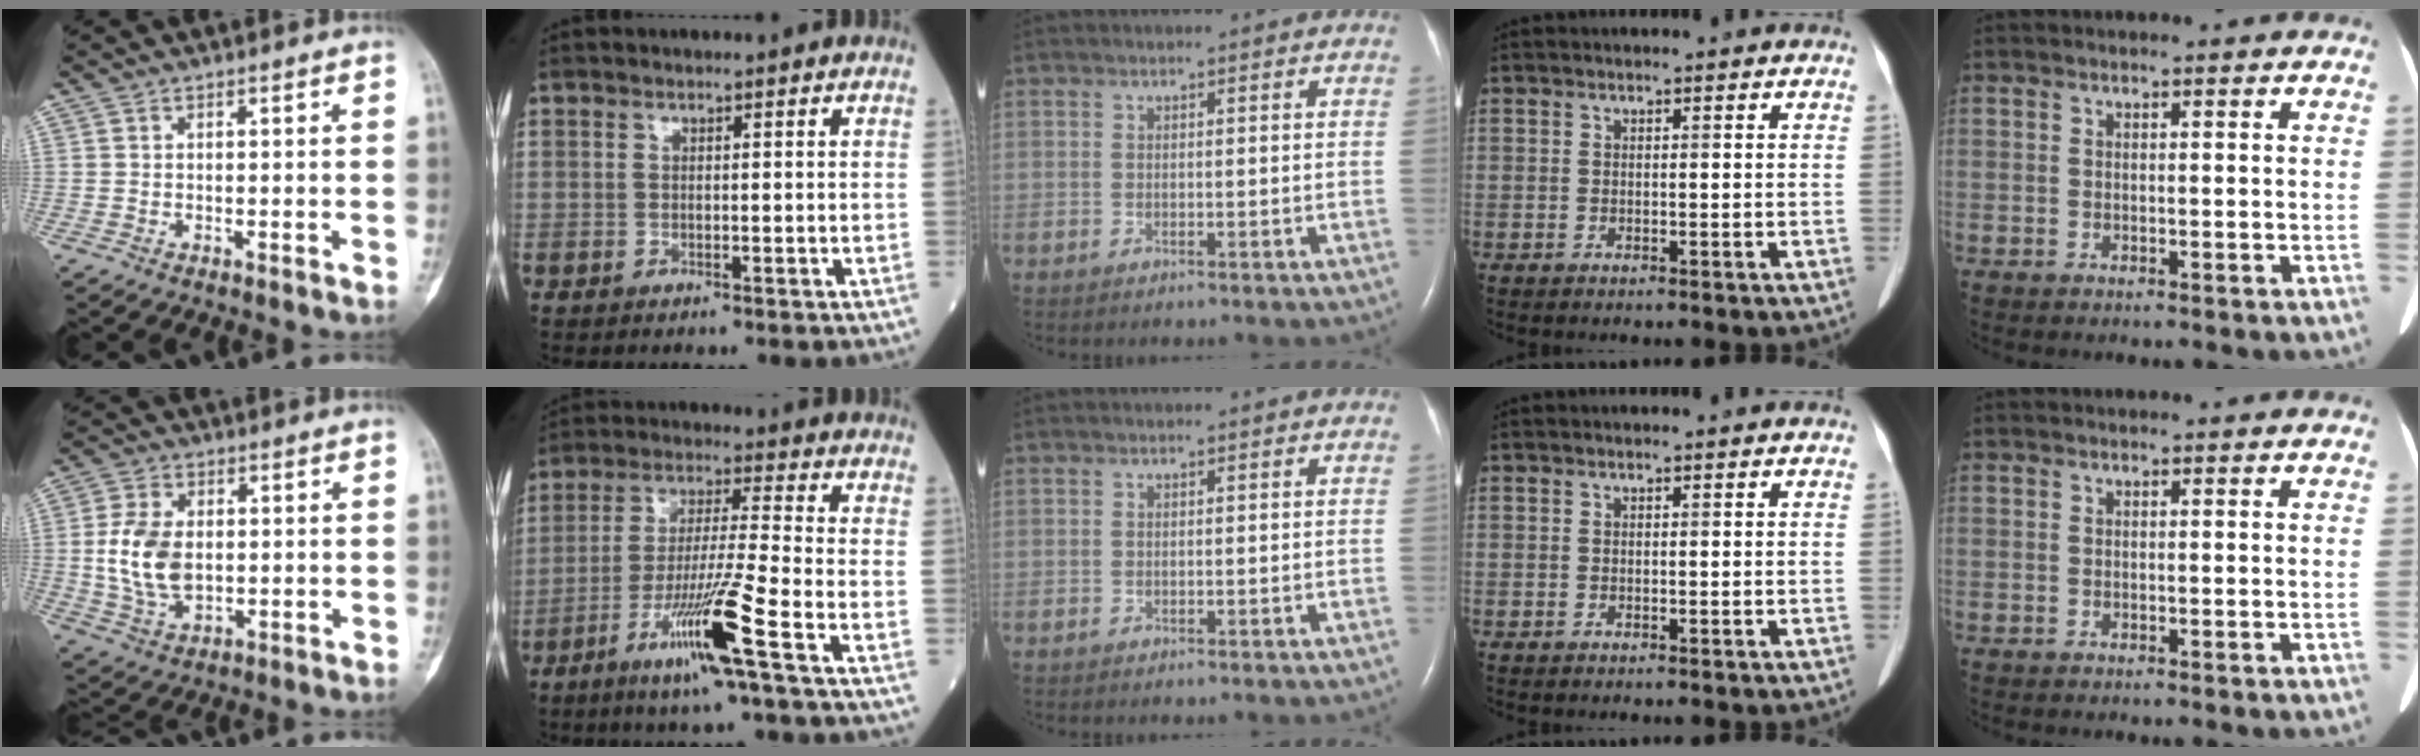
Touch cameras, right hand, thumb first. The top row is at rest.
{"thumb": {"total": 10.4, "force": [0.3, 6.7, 8.0], "torque": [-0.153, -0.003, 0.012]}, "index": {"total": 12.2, "force": [-6.2, -1.2, 10.4], "torque": [-0.196, -0.020, -0.118]}}